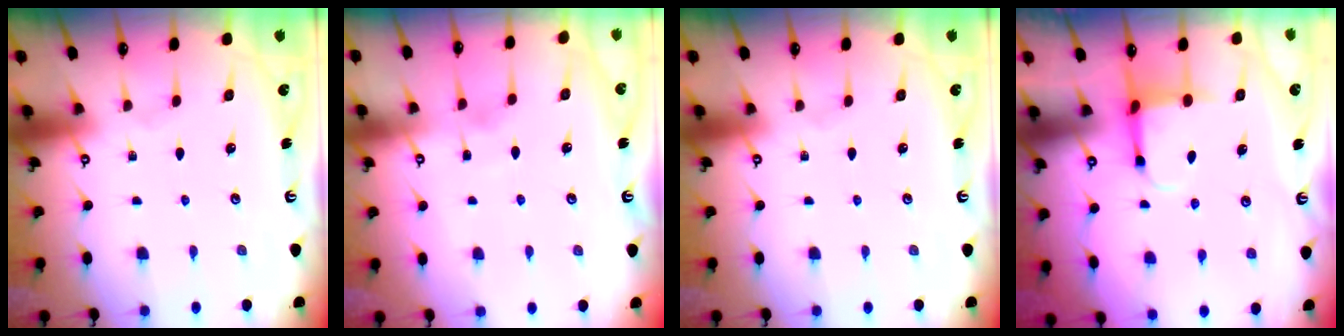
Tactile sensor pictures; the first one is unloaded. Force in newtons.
{"total": 2.6, "press": 2.5, "slide": 0.2}
{"total": 0.0}
{"total": 3.8, "press": 3.6, "slide": 1.3}